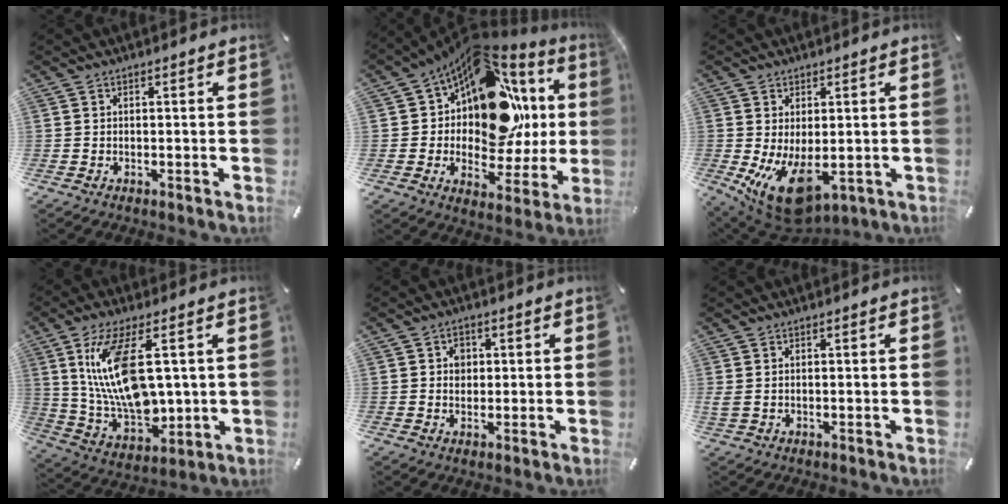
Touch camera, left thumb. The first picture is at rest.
{"total": 16.5, "force": [5.9, 10.7, 11.0], "torque": [-0.161, -0.063, 0.098]}
{"total": 12.0, "force": [-2.5, 6.6, 9.7], "torque": [-0.166, -0.001, -0.028]}
{"total": 17.0, "force": [4.8, 7.8, 14.4], "torque": [-0.312, -0.021, 0.075]}
{"total": 3.1, "force": [0.4, 2.8, 1.3], "torque": [-0.005, -0.003, -0.002]}
{"total": 1.3, "force": [0.4, 0.7, 1.0], "torque": [-0.021, 0.002, 0.007]}